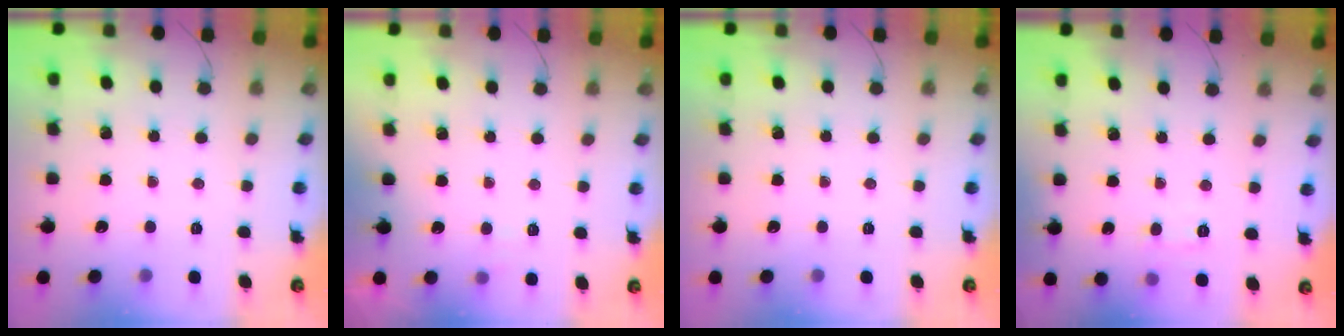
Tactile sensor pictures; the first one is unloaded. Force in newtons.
{"total": 3.1, "press": 2.5, "slide": 1.8}
{"total": 0.0}
{"total": 5.0, "press": 4.8, "slide": 1.1}